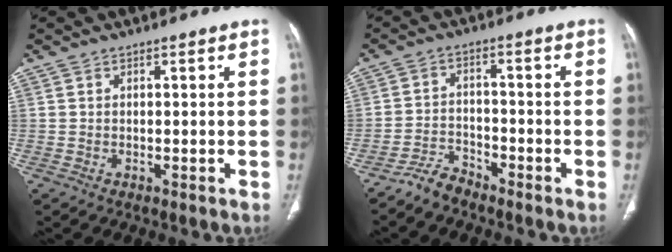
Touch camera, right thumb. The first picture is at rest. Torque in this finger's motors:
{"motor_torque": [2.66, 2.35, -0.24, -0.40, 0.08]}